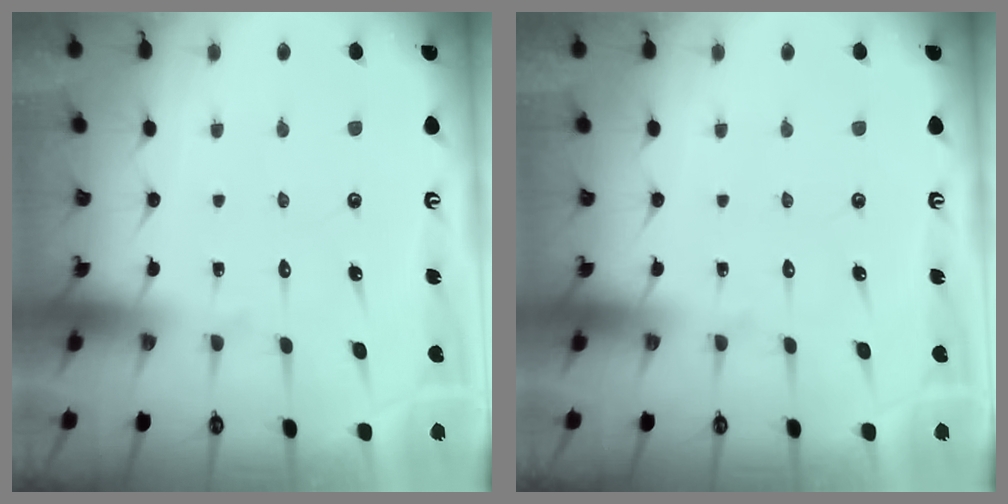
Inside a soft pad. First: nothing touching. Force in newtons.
{"total": 0.0}